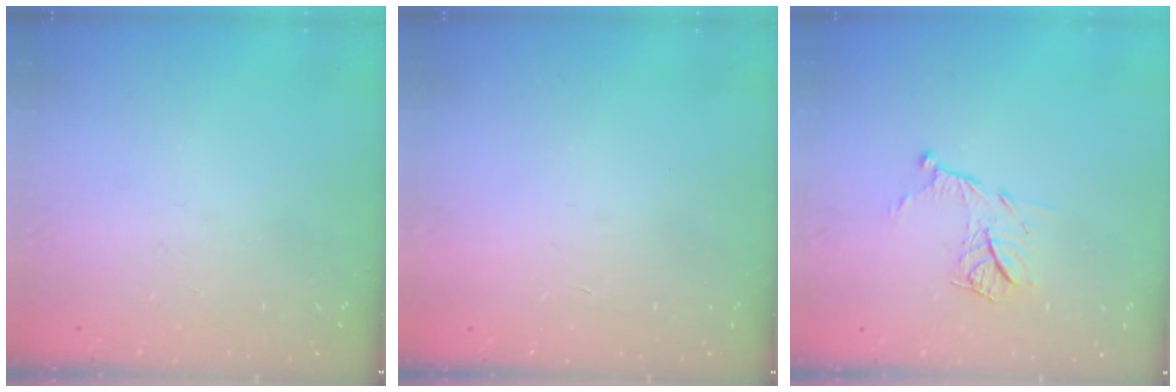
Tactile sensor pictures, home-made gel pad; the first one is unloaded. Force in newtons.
{"total": 1.6, "press": 1.6, "slide": 0.1}
{"total": 11.8, "press": 11.8, "slide": 0.8}